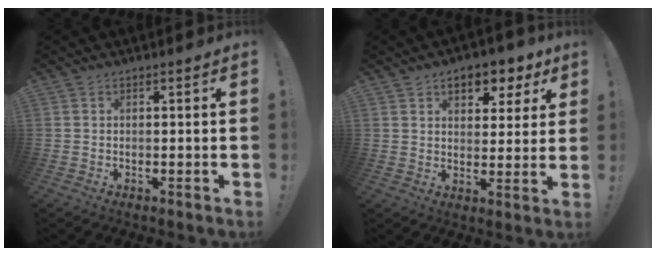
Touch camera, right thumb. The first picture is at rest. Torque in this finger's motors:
{"motor_torque": [-0.08, 0.03, 0.04, 0.18, 0.00]}